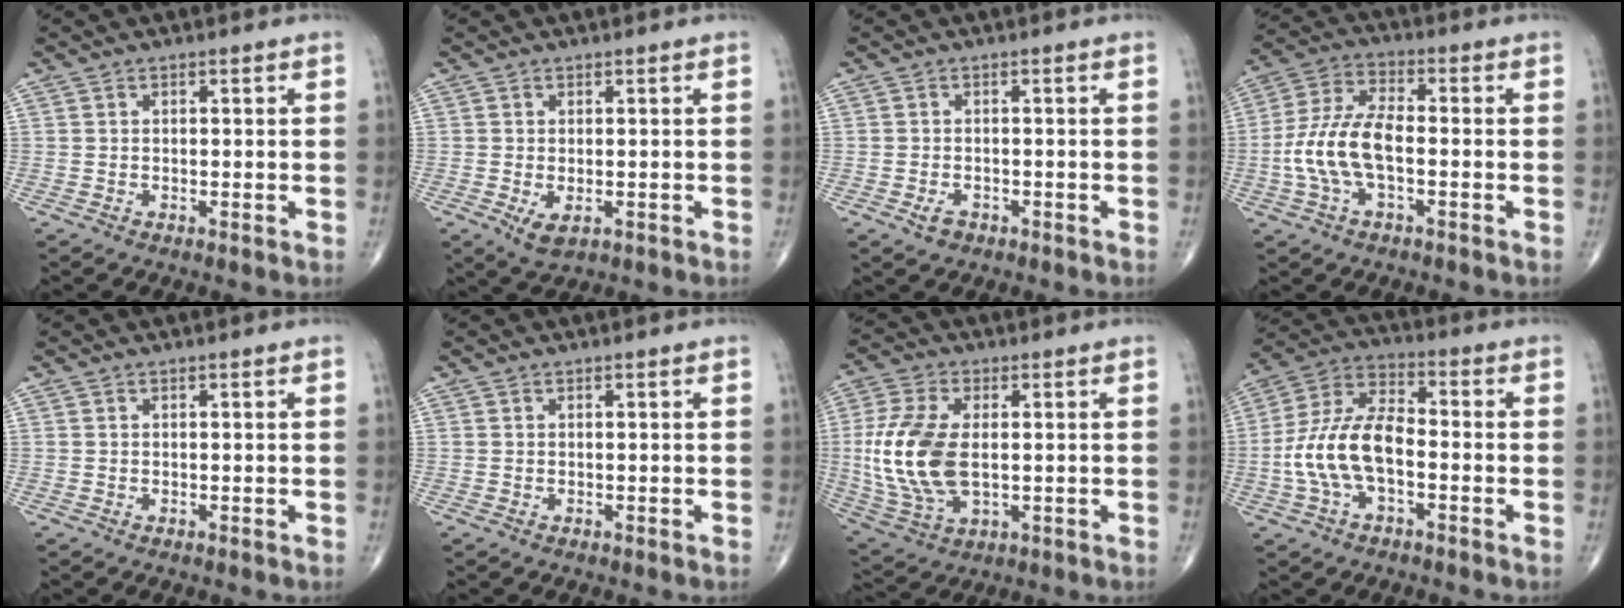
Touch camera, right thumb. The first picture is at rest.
{"total": 3.5, "force": [-1.1, 1.8, 2.8], "torque": [-0.049, -0.008, -0.011]}
{"total": 2.3, "force": [-1.2, 1.5, 1.2], "torque": [-0.021, 0.003, -0.017]}
{"total": 11.3, "force": [-2.2, 5.4, 9.8], "torque": [-0.211, 0.033, -0.046]}
{"total": 0.0}
{"total": 0.0}
{"total": 15.8, "force": [0.2, 8.7, 13.1], "torque": [-0.294, -0.006, 0.011]}
{"total": 13.1, "force": [-2.7, 6.8, 10.9], "torque": [-0.223, 0.040, -0.056]}